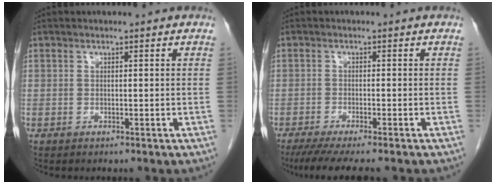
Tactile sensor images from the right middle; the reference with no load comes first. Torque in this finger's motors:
{"motor_torque": [0.48, -0.32, 0.09, 0.05]}